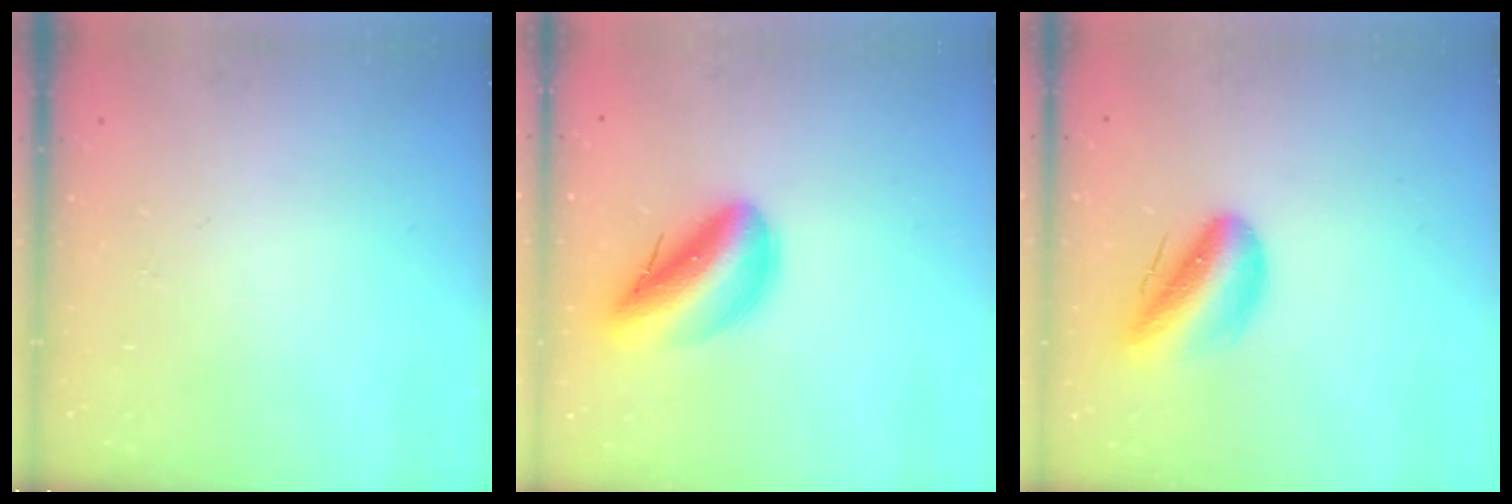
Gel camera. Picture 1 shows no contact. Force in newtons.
{"total": 14.4, "press": 13.8, "slide": 4.0}
{"total": 12.0, "press": 11.5, "slide": 3.4}